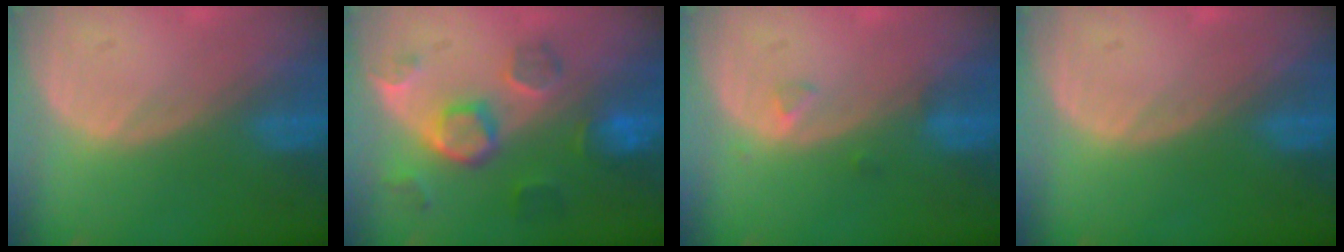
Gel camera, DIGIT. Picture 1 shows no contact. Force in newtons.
{"total": 8.7, "press": 7.9, "slide": 3.7}
{"total": 1.2, "press": 1.2, "slide": 0.1}
{"total": 0.0}